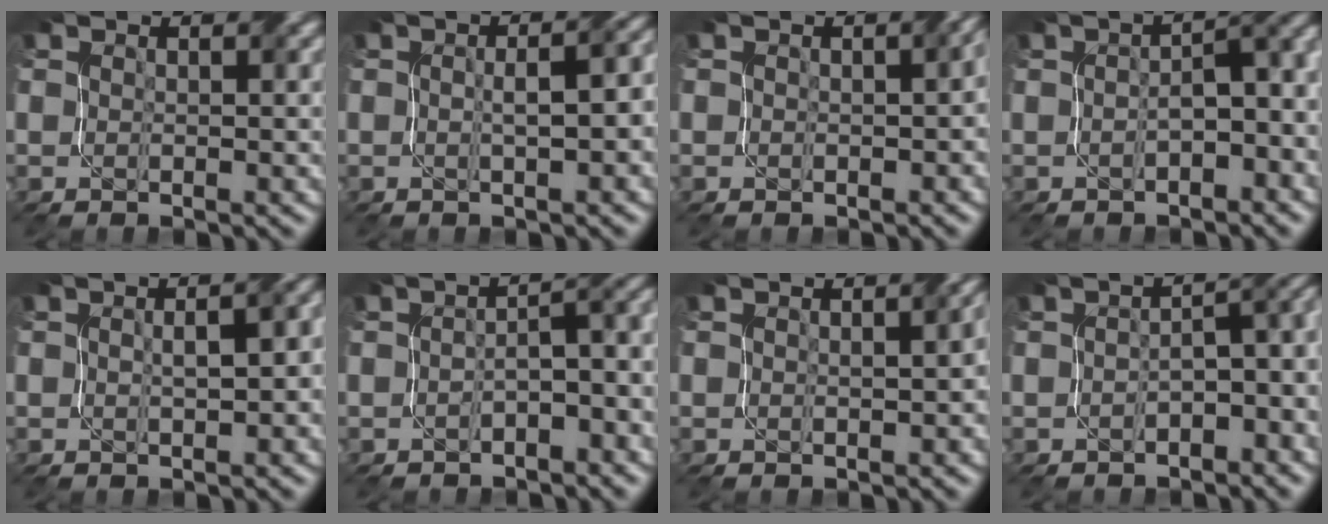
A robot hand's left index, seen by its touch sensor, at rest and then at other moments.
{"total": 4.3, "force": [-0.3, 1.3, 4.1], "torque": [-0.045, 0.012, -0.002]}
{"total": 2.0, "force": [0.1, 1.1, 1.8], "torque": [-0.016, 0.003, 0.001]}
{"total": 4.8, "force": [-0.8, 1.8, 4.4], "torque": [-0.057, 0.011, -0.013]}
{"total": 4.2, "force": [0.1, 1.6, 3.9], "torque": [-0.046, 0.011, 0.007]}
{"total": 4.5, "force": [-1.3, 1.7, 4.0], "torque": [-0.053, 0.010, -0.025]}
{"total": 1.7, "force": [0.0, 0.5, 1.7], "torque": [-0.024, 0.004, 0.003]}
{"total": 5.2, "force": [-1.4, 2.3, 4.5], "torque": [-0.054, 0.008, -0.022]}